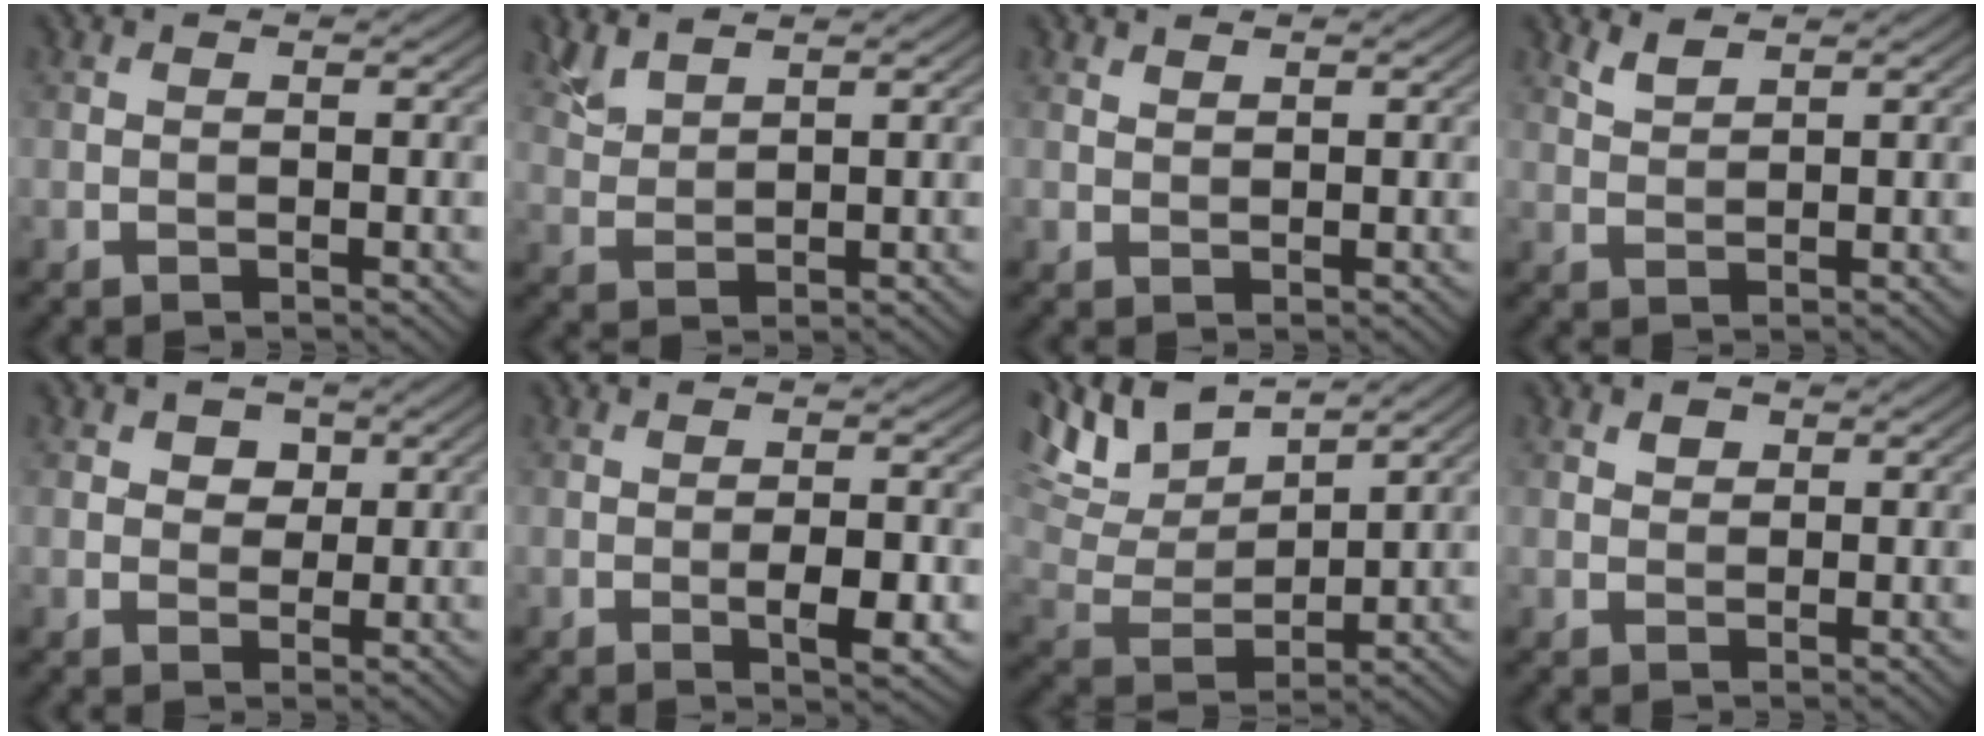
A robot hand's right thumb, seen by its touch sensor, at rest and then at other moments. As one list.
[{"total": 3.3, "force": [2.8, 0.7, 1.4], "torque": [-0.044, 0.004, 0.070]}, {"total": 1.1, "force": [1.0, 0.3, 0.3], "torque": [-0.011, 0.001, 0.024]}, {"total": 2.1, "force": [1.8, 0.4, 1.0], "torque": [-0.029, 0.002, 0.043]}, {"total": 3.0, "force": [1.3, 2.3, 1.5], "torque": [-0.026, -0.002, 0.013]}, {"total": 4.0, "force": [-1.1, 1.1, 3.7], "torque": [-0.058, 0.000, -0.014]}, {"total": 11.2, "force": [8.4, 3.5, 6.6], "torque": [-0.171, 0.005, 0.154]}, {"total": 1.2, "force": [0.7, 0.8, 0.5], "torque": [-0.008, -0.001, 0.012]}]